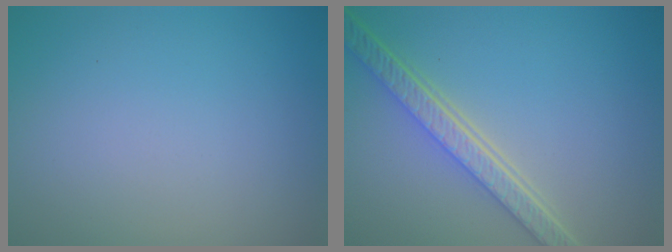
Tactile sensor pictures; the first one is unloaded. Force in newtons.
{"total": 5.3, "press": 4.1, "slide": 3.3}